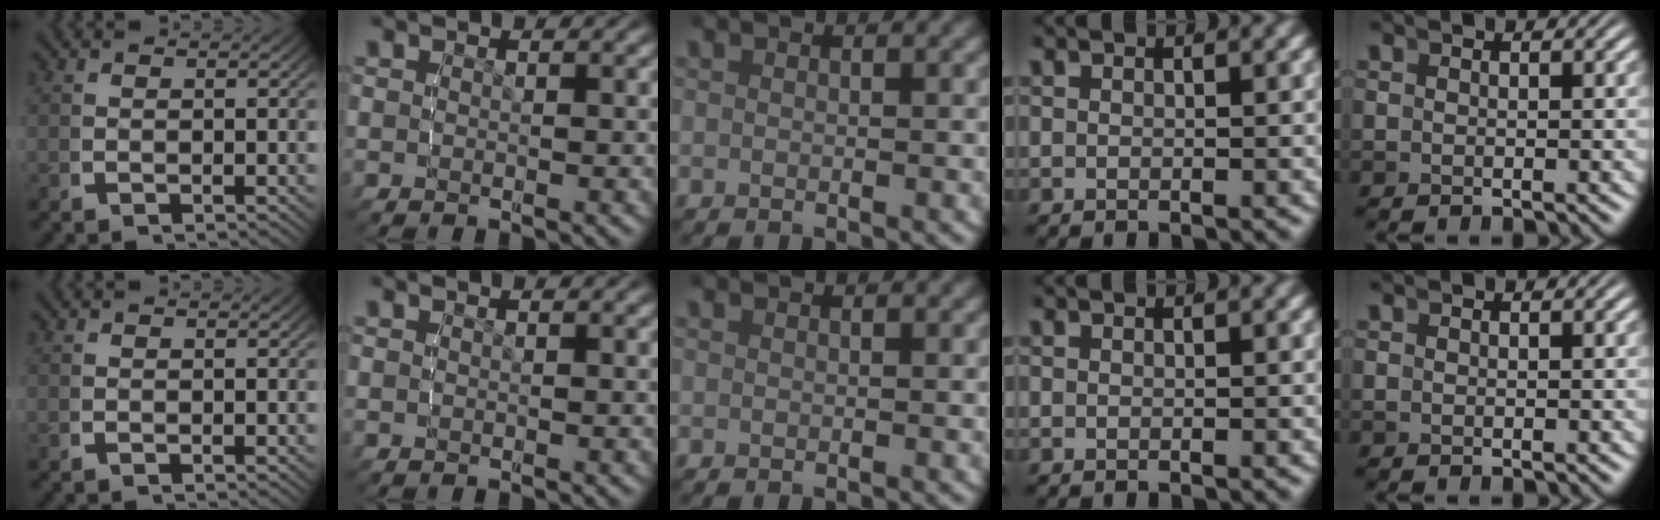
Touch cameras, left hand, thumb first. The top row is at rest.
{}